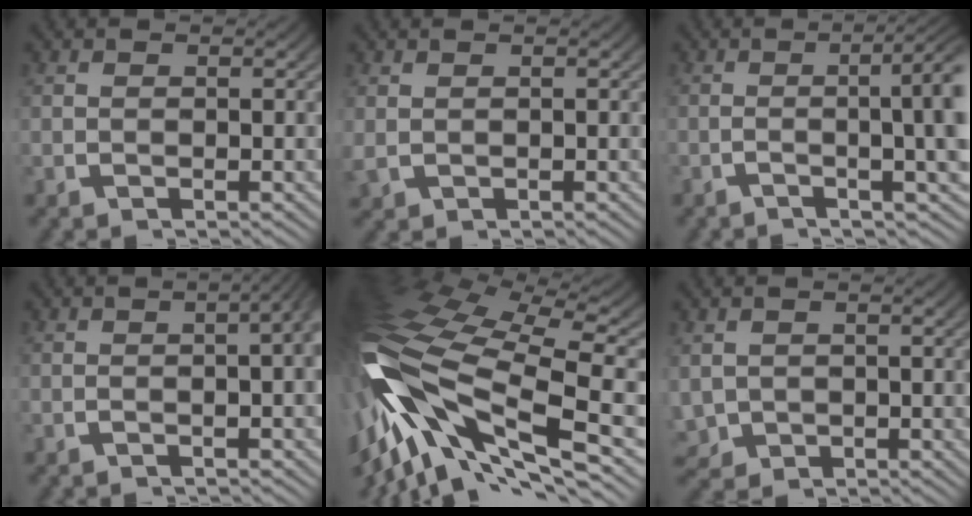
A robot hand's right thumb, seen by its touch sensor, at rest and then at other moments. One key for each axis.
{"total": 1.0, "fx": 0.2, "fy": 0.8, "fz": 0.5, "tx": -0.017, "ty": -0.004, "tz": 0.011}
{"total": 7.5, "fx": 0.0, "fy": 2.2, "fz": 7.1, "tx": -0.085, "ty": 0.014, "tz": -0.016}
{"total": 5.0, "fx": 0.3, "fy": 2.4, "fz": 4.4, "tx": -0.042, "ty": 0.027, "tz": -0.016}
{"total": 17.8, "fx": -0.8, "fy": 10.3, "fz": 14.5, "tx": -0.339, "ty": -0.037, "tz": 0.007}
{"total": 3.7, "fx": -0.7, "fy": 3.3, "fz": 1.6, "tx": -0.053, "ty": -0.029, "tz": 0.004}